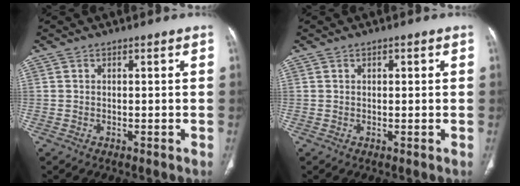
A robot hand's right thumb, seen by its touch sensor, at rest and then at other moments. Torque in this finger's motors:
{"motor_torque": [-0.14, -0.26, -0.19, -0.07, 0.07]}